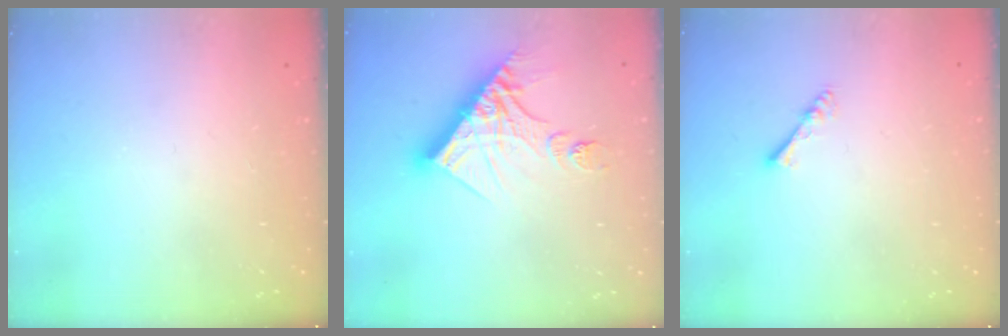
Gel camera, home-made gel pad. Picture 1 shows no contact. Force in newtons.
{"total": 13.4, "press": 13.4, "slide": 1.1}
{"total": 2.9, "press": 2.8, "slide": 0.5}